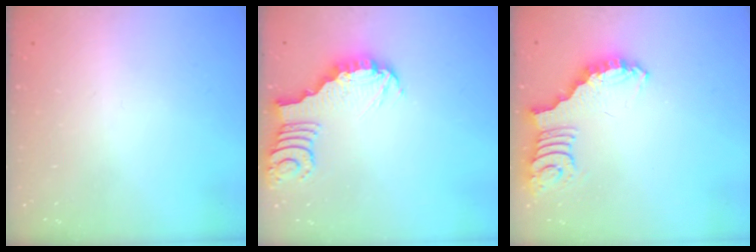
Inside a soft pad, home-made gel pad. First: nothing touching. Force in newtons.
{"total": 3.7, "press": 3.6, "slide": 0.4}
{"total": 2.4, "press": 2.4, "slide": 0.5}